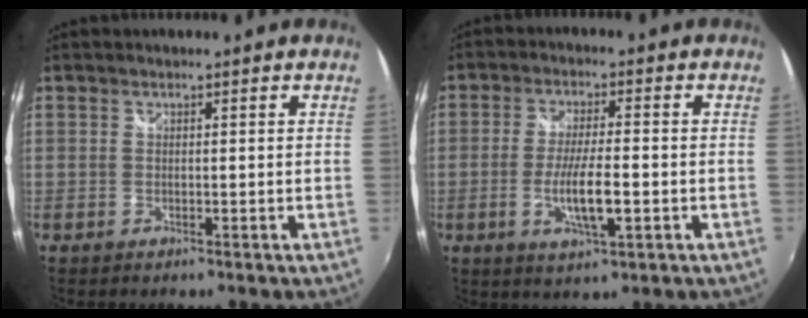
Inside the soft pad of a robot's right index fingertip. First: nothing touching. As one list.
[{"total": 7.9, "force": [-2.1, 1.4, 7.4], "torque": [-0.142, -0.009, -0.036]}]